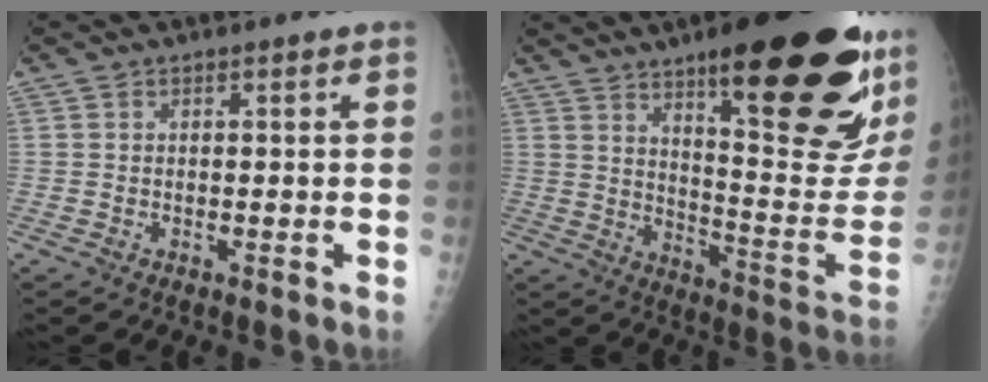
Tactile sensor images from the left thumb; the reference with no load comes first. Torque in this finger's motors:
{"motor_torque": [2.79, 1.57, 1.66, -1.11, 0.40]}